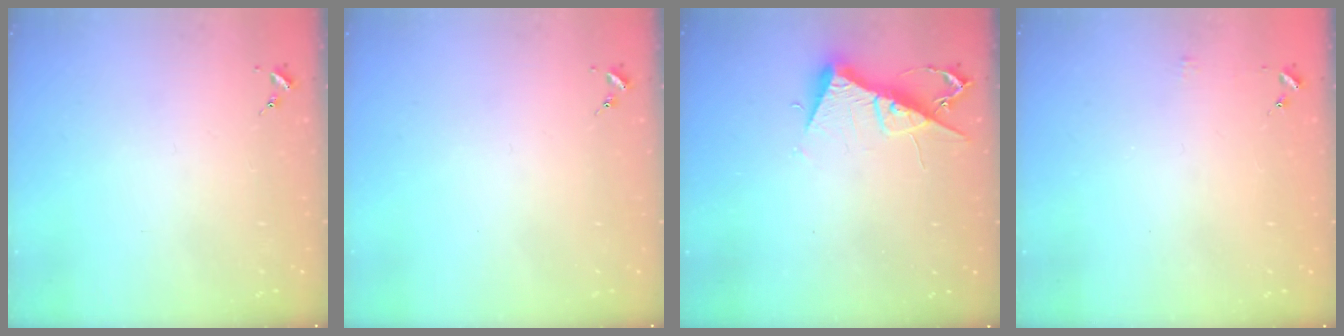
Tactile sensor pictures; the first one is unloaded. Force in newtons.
{"total": 0.0}
{"total": 9.6, "press": 9.6, "slide": 0.5}
{"total": 3.3, "press": 3.2, "slide": 0.4}